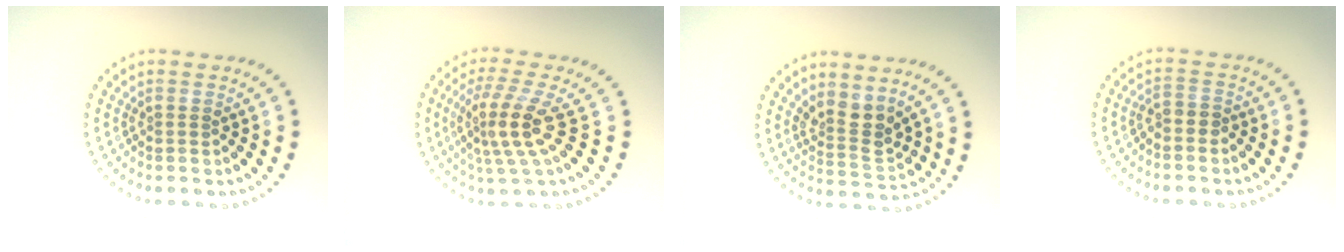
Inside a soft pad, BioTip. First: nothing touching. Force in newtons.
{"total": 4.1, "press": 3.1, "slide": 2.7}
{"total": 2.7, "press": 1.9, "slide": 1.9}
{"total": 1.1, "press": 0.8, "slide": 0.8}